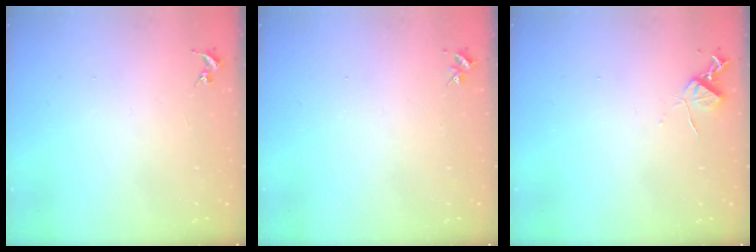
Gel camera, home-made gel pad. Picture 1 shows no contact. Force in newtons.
{"total": 3.2, "press": 3.2, "slide": 0.4}
{"total": 6.3, "press": 6.3, "slide": 0.9}